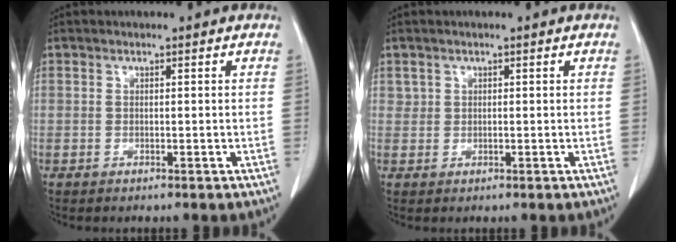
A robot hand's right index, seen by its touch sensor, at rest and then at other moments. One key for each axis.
{"total": 0.9, "fx": 0.5, "fy": 0.8, "fz": 0.0, "tx": 0.013, "ty": 0.003, "tz": 0.005}